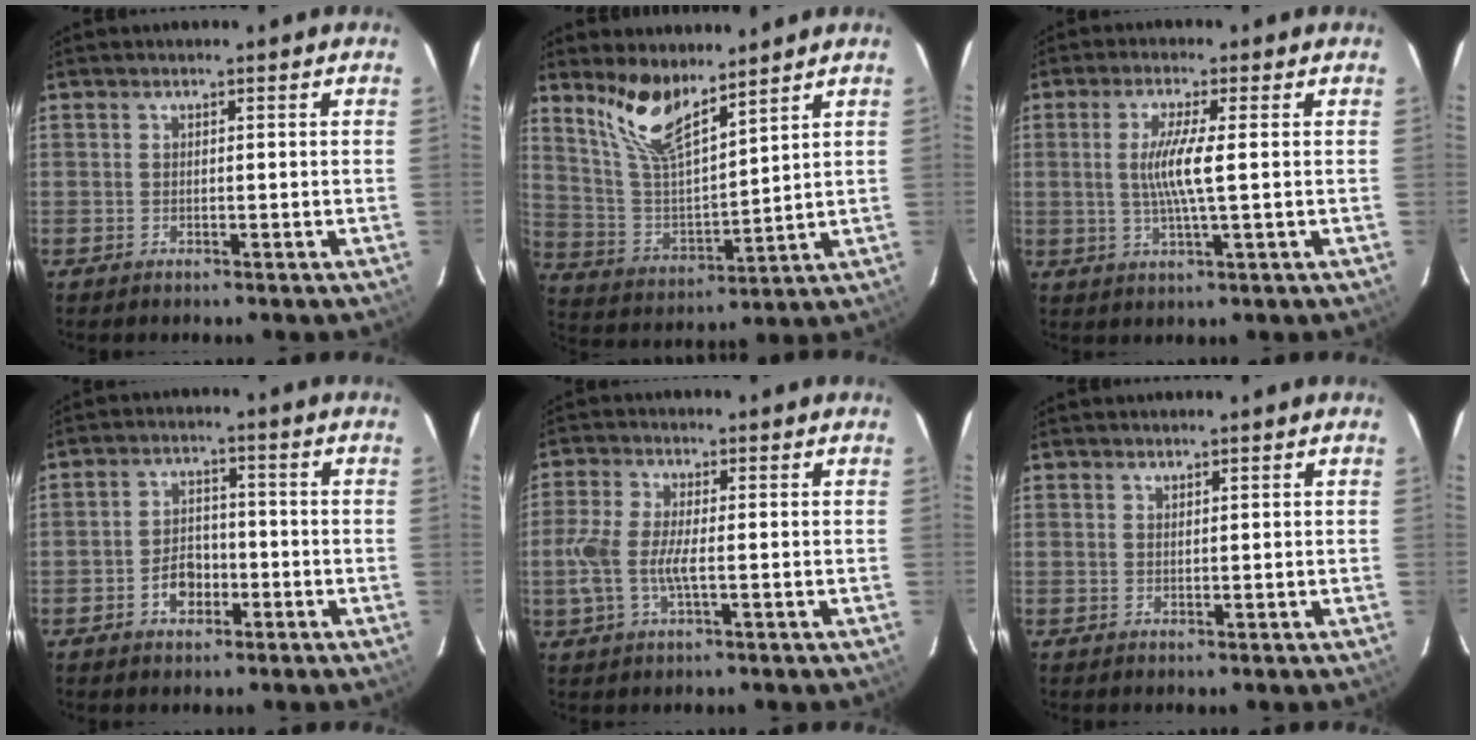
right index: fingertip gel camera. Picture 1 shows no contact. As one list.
[{"total": 11.5, "force": [8.7, 3.2, 6.8], "torque": [-0.140, 0.000, 0.181]}, {"total": 6.3, "force": [0.4, -0.1, 6.2], "torque": [-0.121, -0.006, 0.007]}, {"total": 5.3, "force": [-2.4, 3.7, 3.0], "torque": [-0.056, 0.016, -0.034]}, {"total": 6.8, "force": [-1.2, 2.1, 6.3], "torque": [-0.141, 0.000, -0.024]}, {"total": 1.0, "force": [0.6, 0.0, 0.7], "torque": [-0.018, -0.001, 0.011]}]